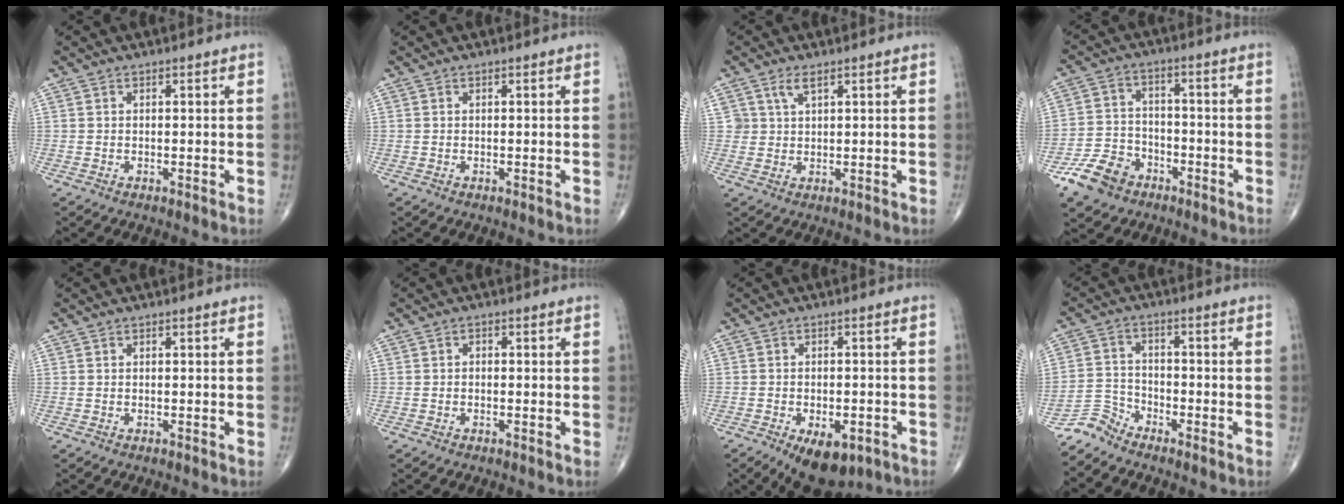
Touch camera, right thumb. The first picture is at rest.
{"total": 0.0}
{"total": 2.6, "force": [1.6, 1.3, 1.7], "torque": [-0.030, -0.004, 0.035]}
{"total": 9.2, "force": [-5.6, 6.4, 3.5], "torque": [-0.050, 0.035, -0.105]}
{"total": 0.0}
{"total": 0.6, "force": [-0.2, 0.4, 0.3], "torque": [-0.001, 0.002, -0.008]}
{"total": 9.5, "force": [-5.0, 5.0, 6.4], "torque": [-0.080, 0.010, -0.065]}
{"total": 4.3, "force": [-4.2, 1.1, -0.1], "torque": [0.002, 0.021, -0.092]}